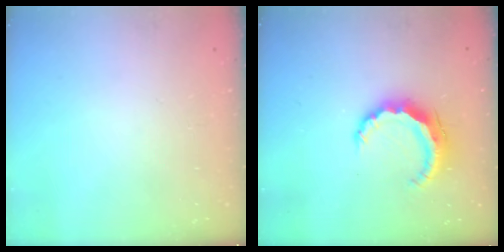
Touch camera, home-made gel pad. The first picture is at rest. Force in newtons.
{"total": 8.5, "press": 8.4, "slide": 0.8}